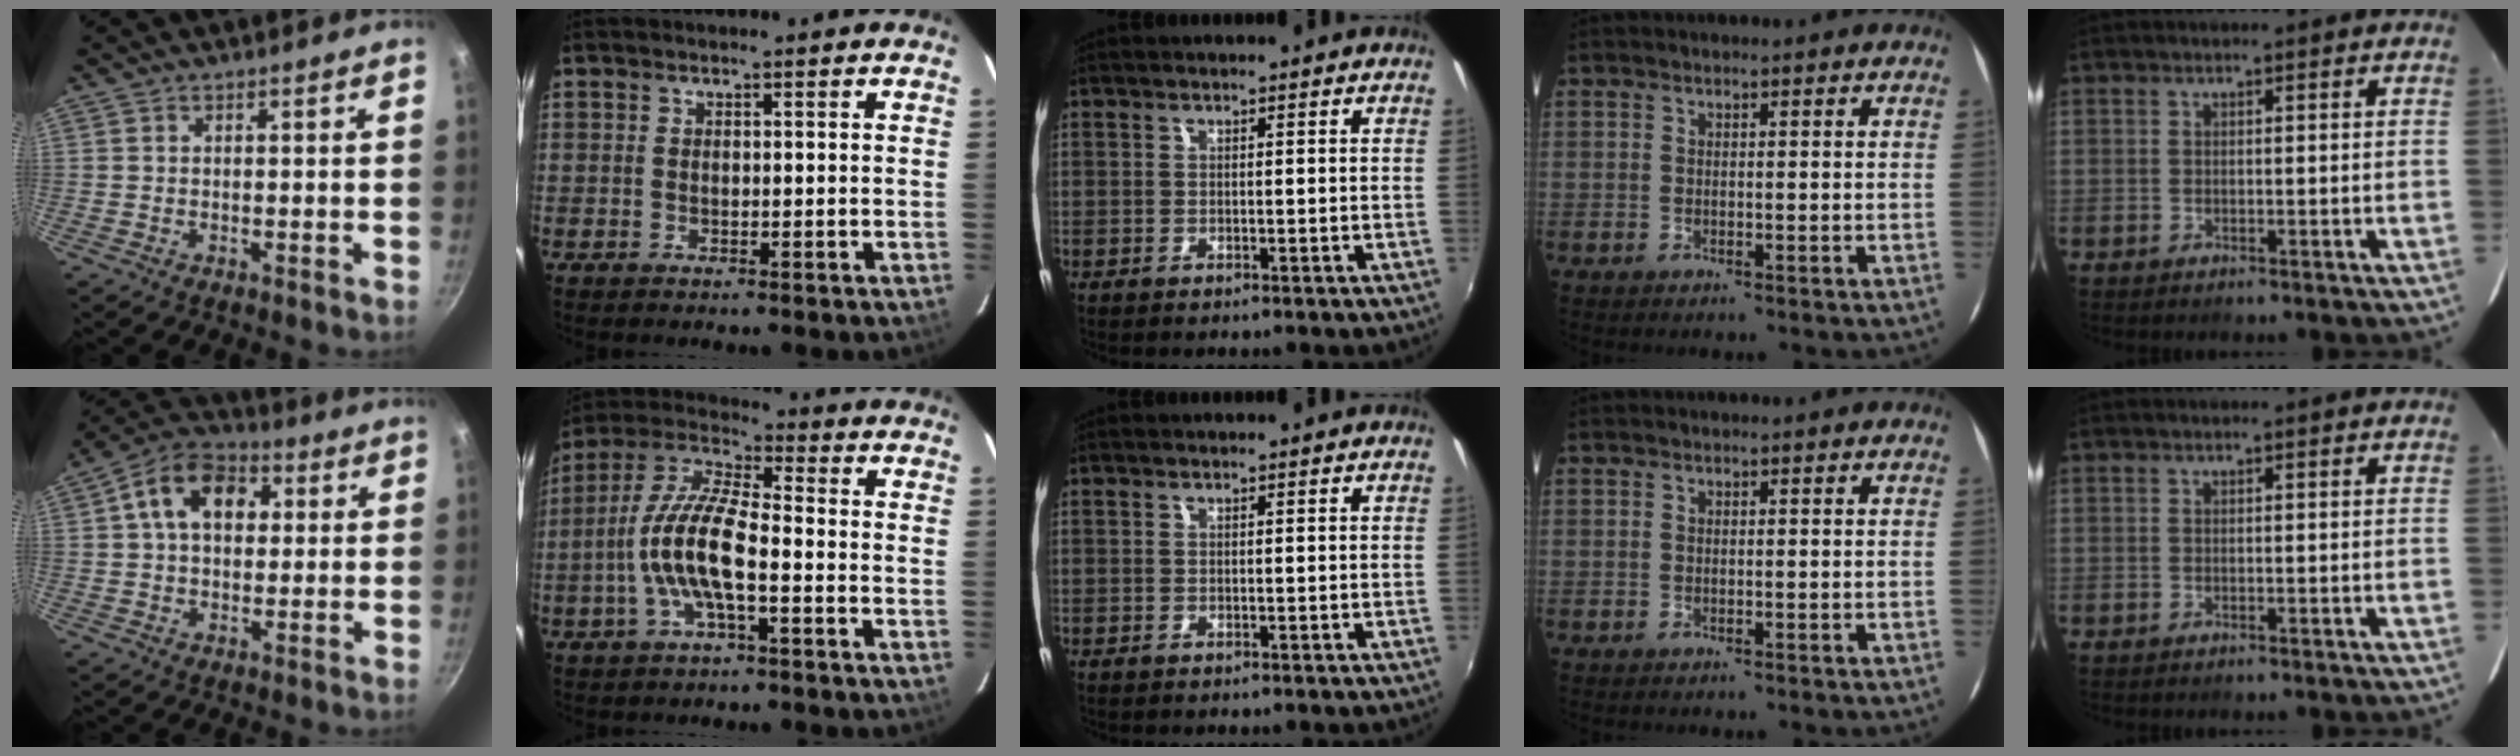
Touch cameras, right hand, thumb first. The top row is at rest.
{"thumb": {"total": 12.8, "force": [2.9, 8.9, 8.7], "torque": [-0.116, 0.020, 0.030]}, "index": {"total": 11.8, "force": [-3.3, 3.0, 10.9], "torque": [-0.228, 0.004, -0.066]}}